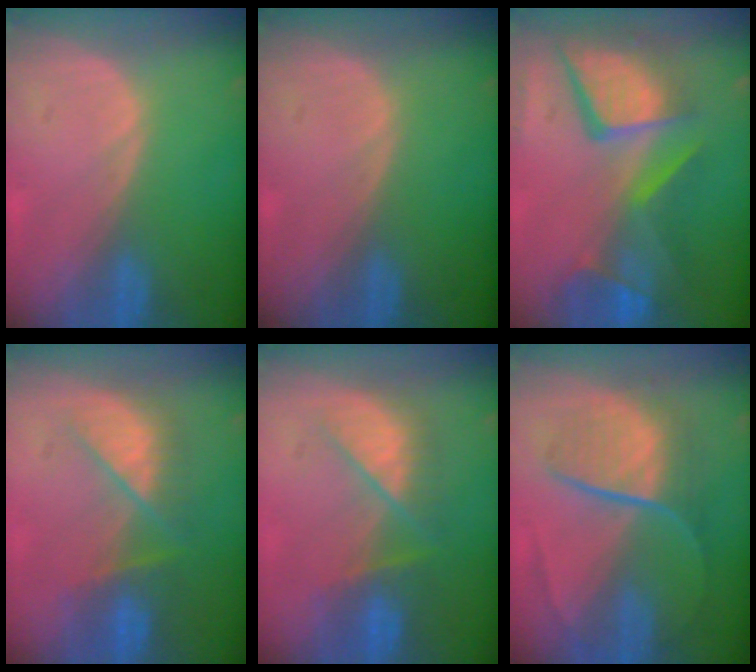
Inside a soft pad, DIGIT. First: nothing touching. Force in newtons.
{"total": 0.0}
{"total": 12.9, "press": 10.6, "slide": 7.4}
{"total": 7.3, "press": 7.1, "slide": 1.7}
{"total": 7.3, "press": 7.1, "slide": 1.7}
{"total": 9.0, "press": 7.4, "slide": 5.1}